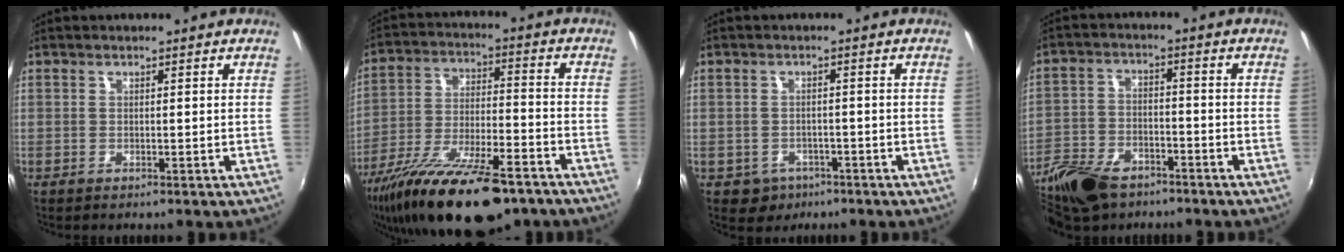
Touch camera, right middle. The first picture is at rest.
{"total": 23.1, "force": [-16.2, 7.0, 14.8], "torque": [-0.276, -0.049, -0.261]}
{"total": 4.3, "force": [-2.2, 3.5, 1.0], "torque": [-0.031, 0.002, -0.025]}
{"total": 12.5, "force": [-8.8, 6.4, 6.0], "torque": [-0.152, -0.010, -0.167]}